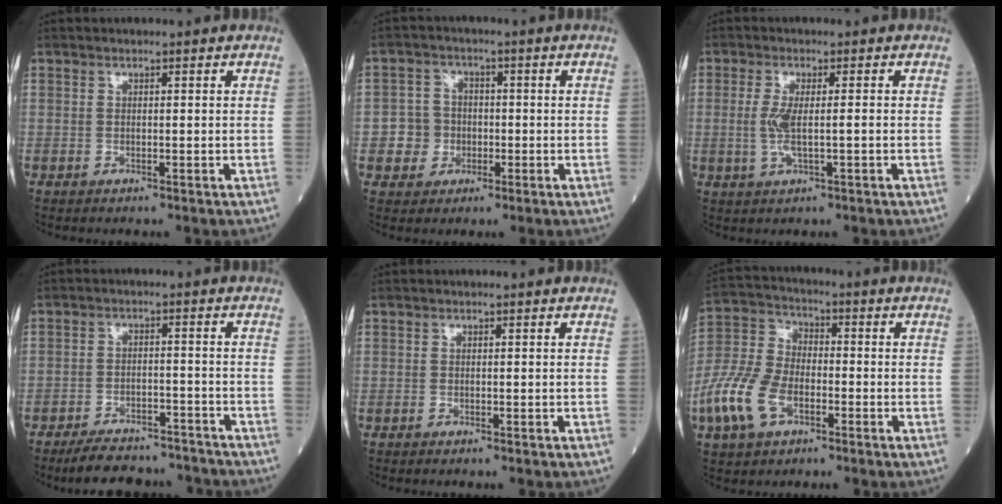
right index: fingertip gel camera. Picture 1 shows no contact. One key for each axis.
{"total": 4.7, "fx": -1.1, "fy": 4.5, "fz": 0.9, "tx": -0.016, "ty": 0.013, "tz": -0.016}
{"total": 4.2, "fx": -0.5, "fy": 0.8, "fz": 4.1, "tx": -0.087, "ty": -0.005, "tz": -0.010}
{"total": 11.1, "fx": -10.3, "fy": 2.8, "fz": 3.0, "tx": -0.041, "ty": 0.009, "tz": -0.145}
{"total": 0.0}
{"total": 11.6, "fx": -4.7, "fy": 6.7, "fz": 8.3, "tx": -0.210, "ty": 0.009, "tz": -0.093}